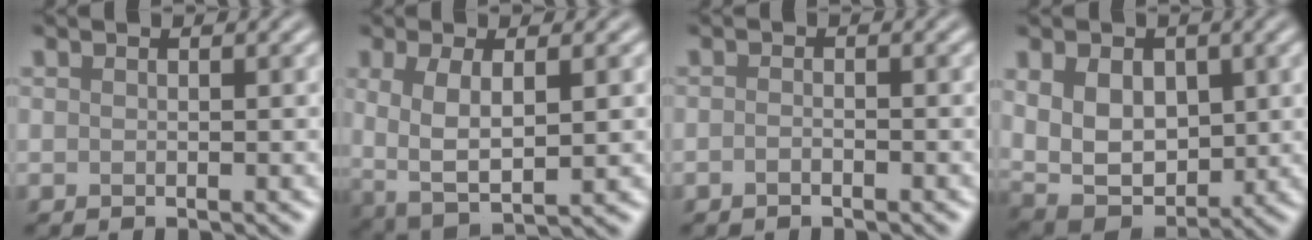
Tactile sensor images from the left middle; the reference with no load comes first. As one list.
[{"total": 4.8, "force": [0.1, 1.8, 4.5], "torque": [-0.089, -0.007, 0.005]}, {"total": 0.8, "force": [-0.6, 0.2, 0.5], "torque": [-0.011, 0.000, -0.012]}, {"total": 6.9, "force": [1.1, 4.9, 4.8], "torque": [-0.101, -0.008, 0.020]}]